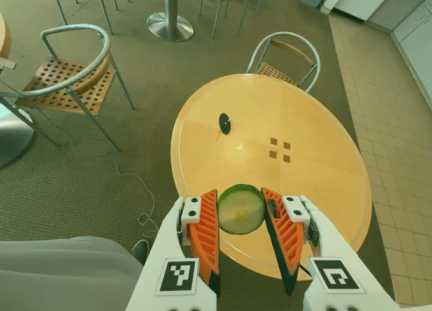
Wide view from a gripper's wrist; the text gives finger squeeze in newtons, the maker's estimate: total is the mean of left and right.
{"total": 10.1, "left": 10.9, "right": 9.3}